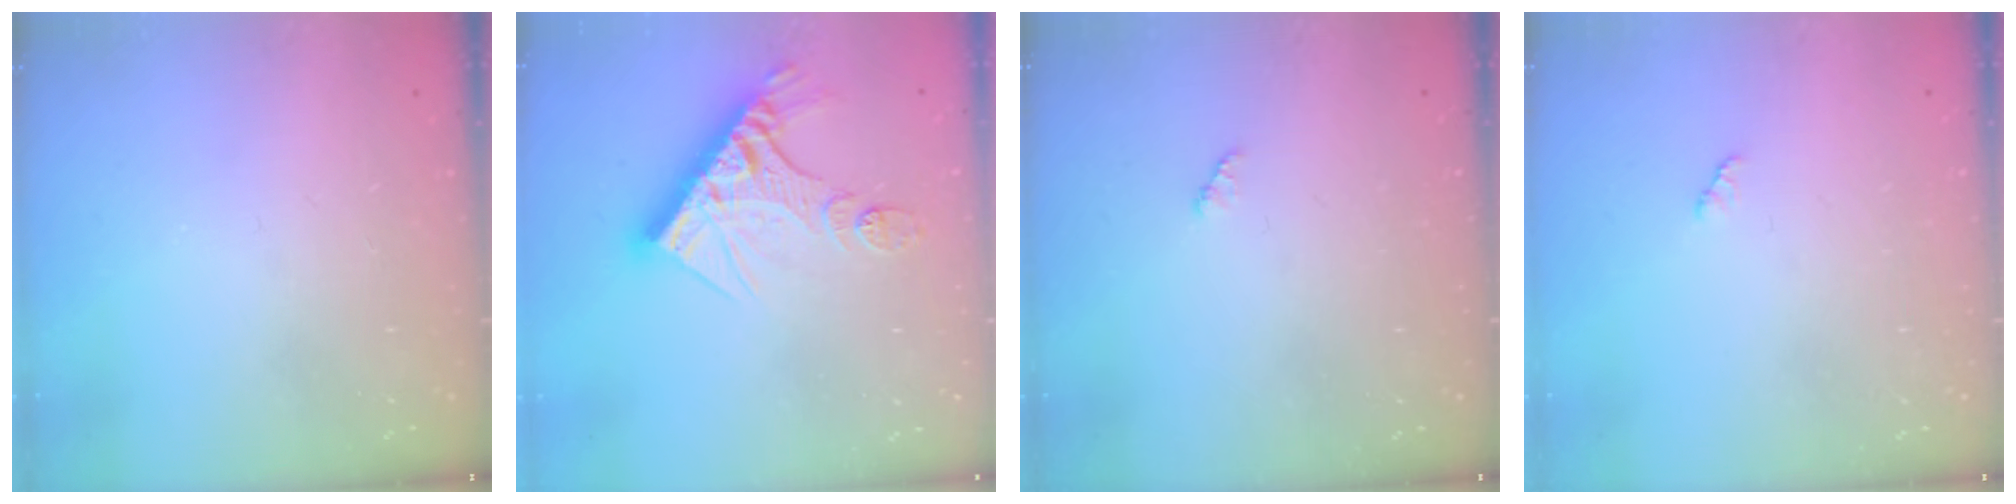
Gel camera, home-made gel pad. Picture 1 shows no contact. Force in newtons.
{"total": 14.5, "press": 14.4, "slide": 1.6}
{"total": 1.3, "press": 1.3, "slide": 0.2}
{"total": 2.1, "press": 2.1, "slide": 0.3}